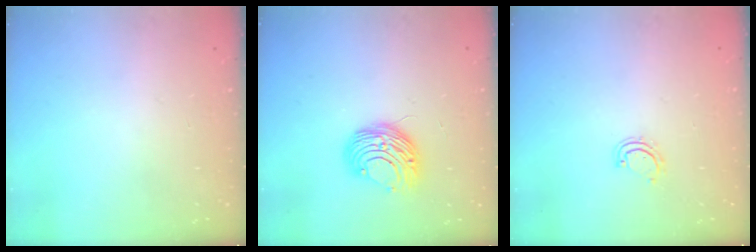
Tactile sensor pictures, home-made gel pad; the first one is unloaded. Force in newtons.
{"total": 10.0, "press": 10.0, "slide": 0.7}
{"total": 4.7, "press": 4.4, "slide": 1.6}